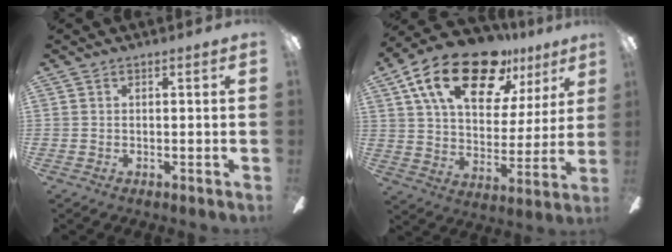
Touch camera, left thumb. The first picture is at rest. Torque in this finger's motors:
{"motor_torque": [0.29, 0.78, 1.65, -1.12, 0.39]}